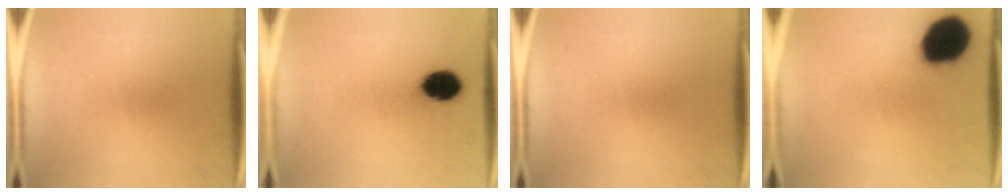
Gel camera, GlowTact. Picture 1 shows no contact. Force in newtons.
{"total": 7.9}
{"total": 0.0}
{"total": 18.9}